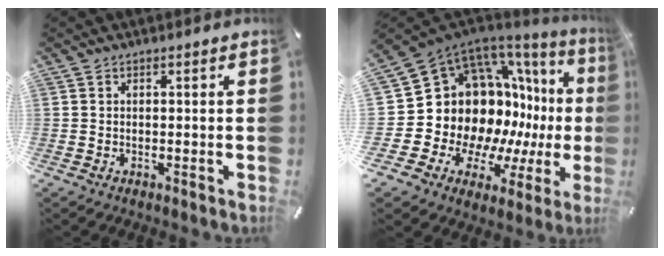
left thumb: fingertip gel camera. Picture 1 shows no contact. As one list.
[{"total": 18.4, "force": [3.1, 15.4, 9.6], "torque": [-0.136, -0.103, 0.117]}]